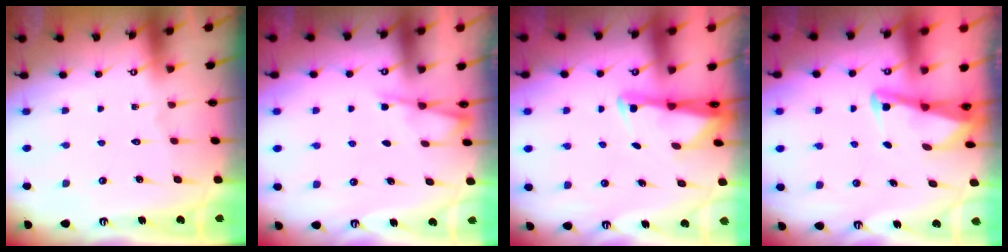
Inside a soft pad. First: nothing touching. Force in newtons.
{"total": 2.8, "press": 2.8, "slide": 0.3}
{"total": 2.6, "press": 2.6, "slide": 0.5}
{"total": 3.0, "press": 3.0, "slide": 0.4}